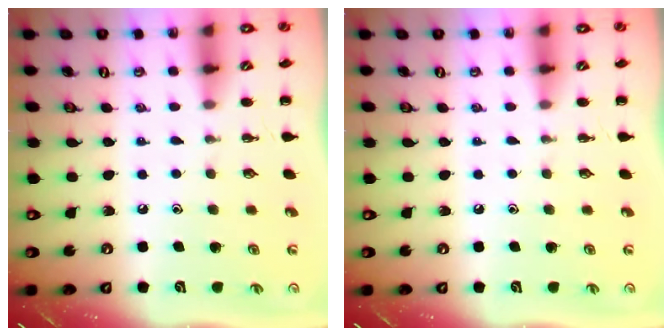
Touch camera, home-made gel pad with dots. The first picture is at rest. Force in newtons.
{"total": 0.0}